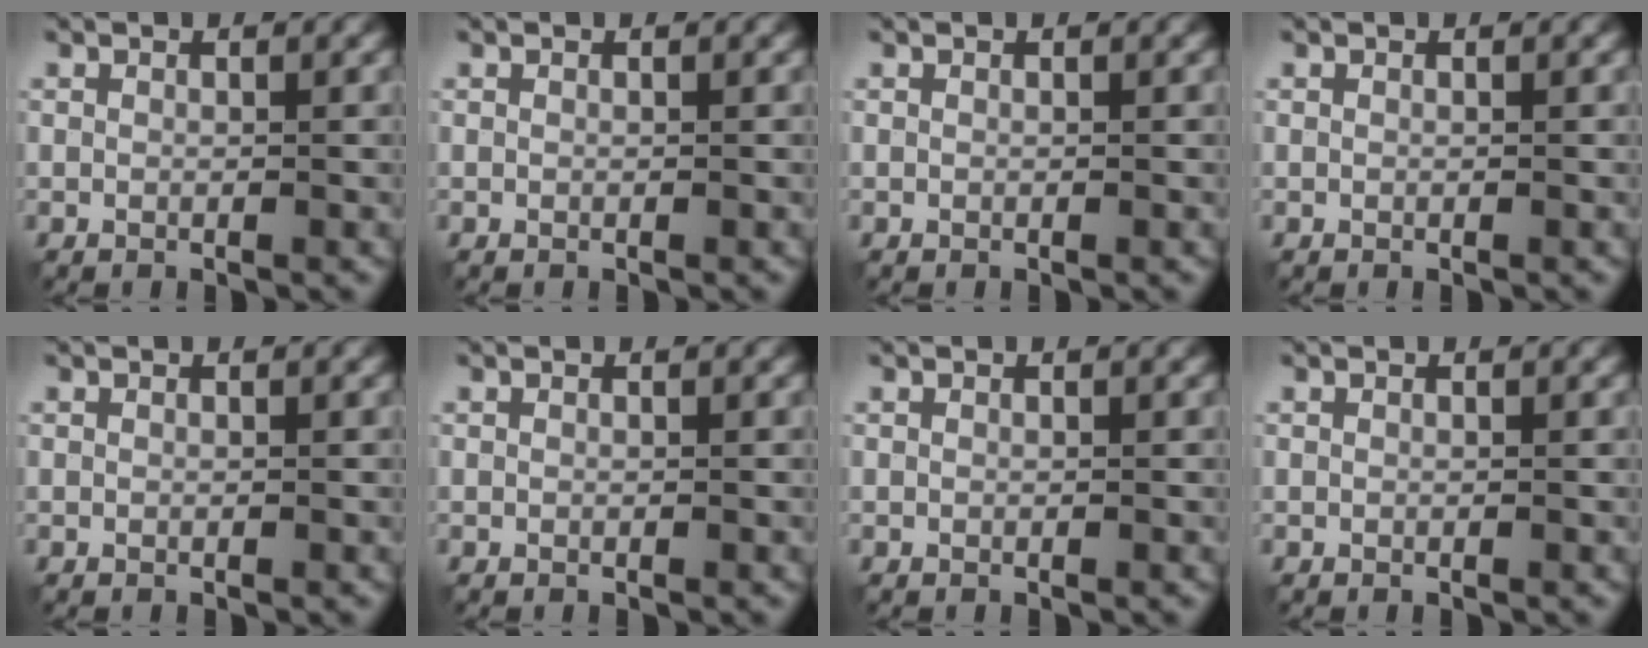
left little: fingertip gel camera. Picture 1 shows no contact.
{"total": 0.0}
{"total": 0.0}
{"total": 0.0}
{"total": 0.0}
{"total": 0.0}
{"total": 0.0}
{"total": 0.0}